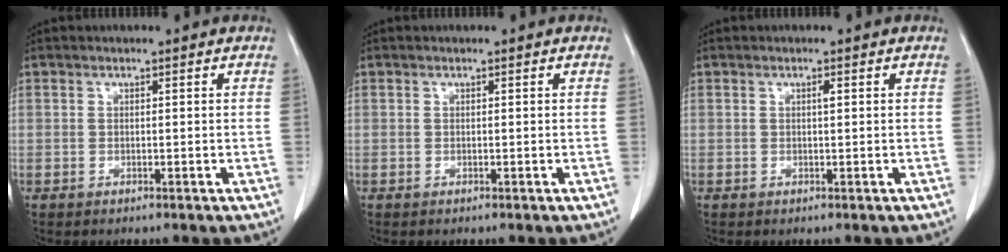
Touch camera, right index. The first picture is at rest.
{"total": 0.0}
{"total": 0.6, "force": [0.2, 0.1, 0.6], "torque": [-0.012, 0.000, 0.004]}